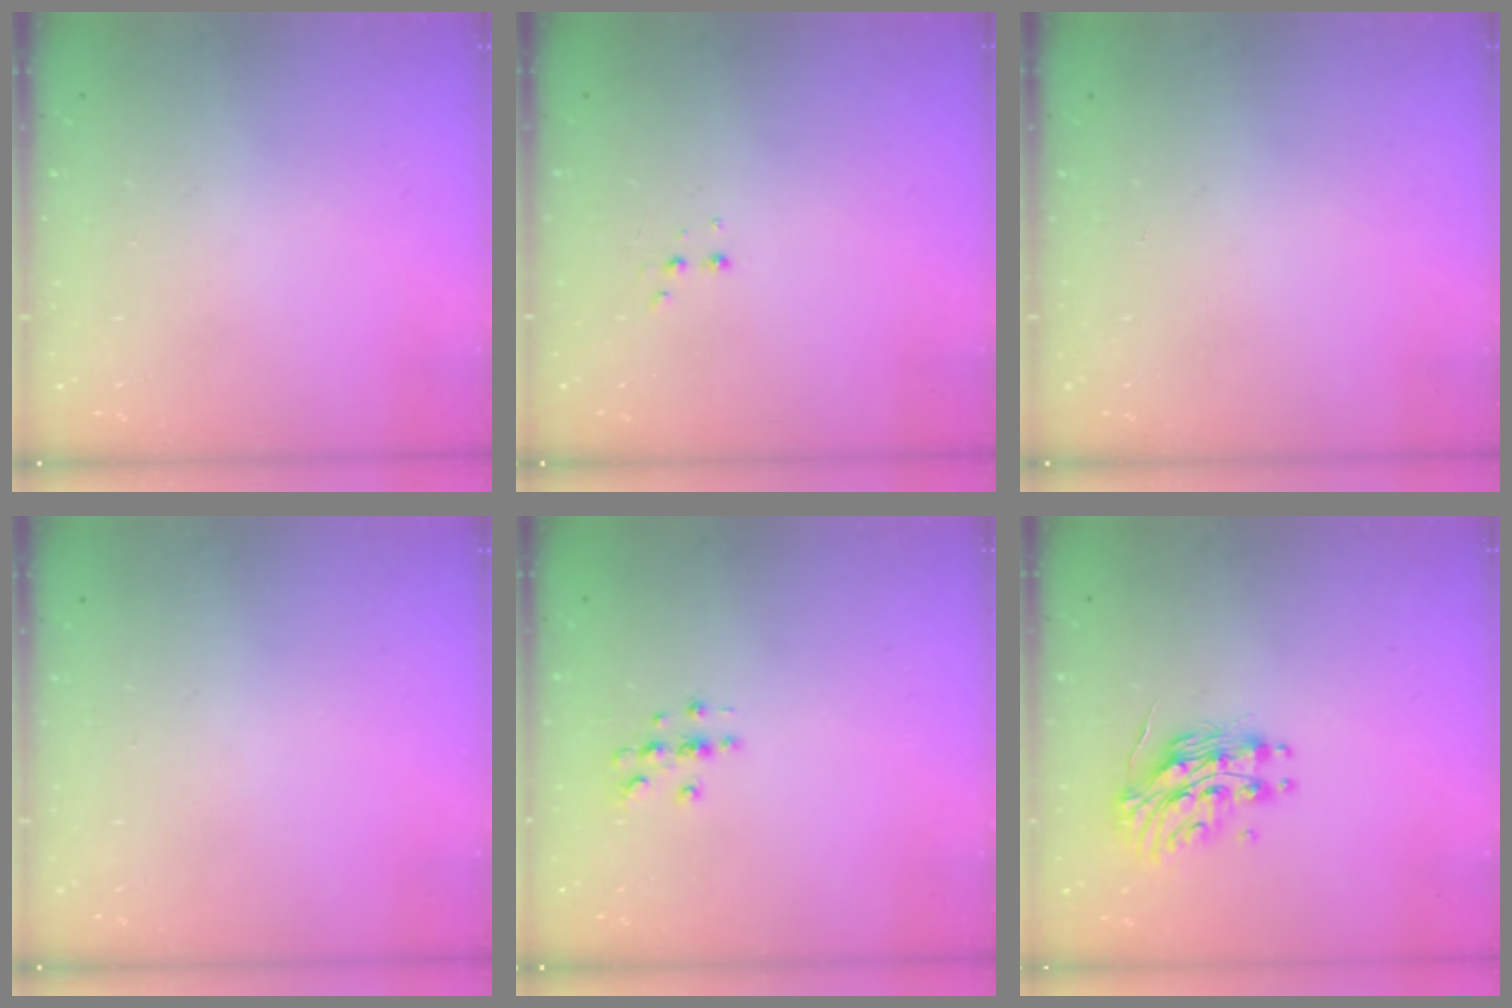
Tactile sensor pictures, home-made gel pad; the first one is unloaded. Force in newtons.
{"total": 2.5, "press": 2.4, "slide": 0.8}
{"total": 0.0}
{"total": 0.6, "press": 0.0, "slide": 0.6}
{"total": 3.0, "press": 3.0, "slide": 0.3}
{"total": 13.2, "press": 13.2, "slide": 0.8}